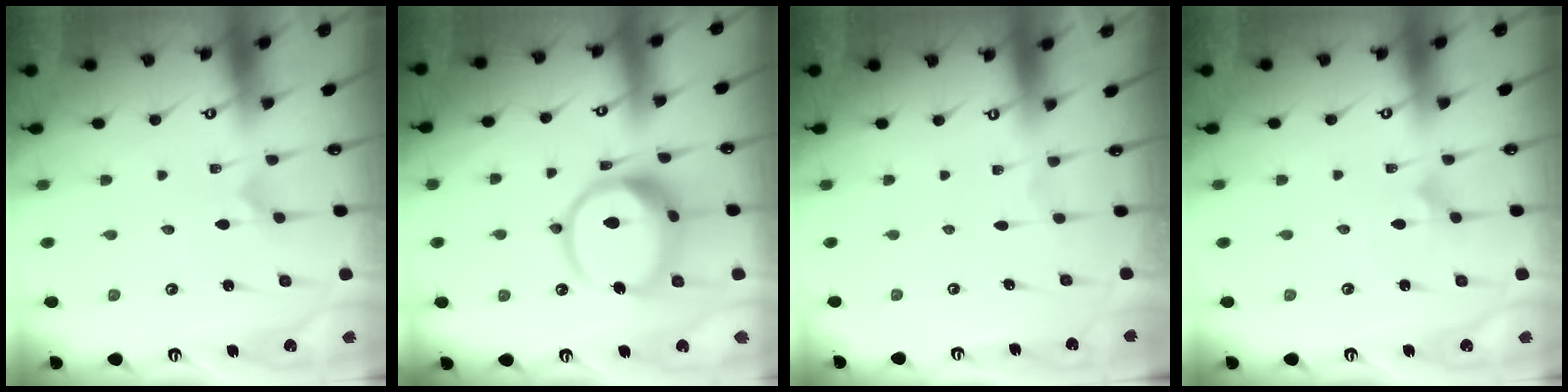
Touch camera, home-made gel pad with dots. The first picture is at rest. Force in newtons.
{"total": 17.0, "press": 16.9, "slide": 1.9}
{"total": 0.0}
{"total": 0.9, "press": 0.9, "slide": 0.1}